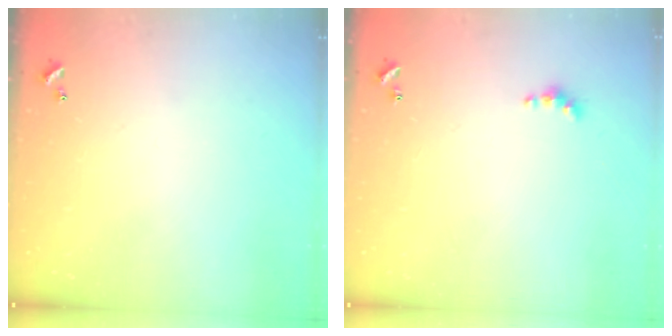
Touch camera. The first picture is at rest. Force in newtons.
{"total": 2.0, "press": 2.0, "slide": 0.5}